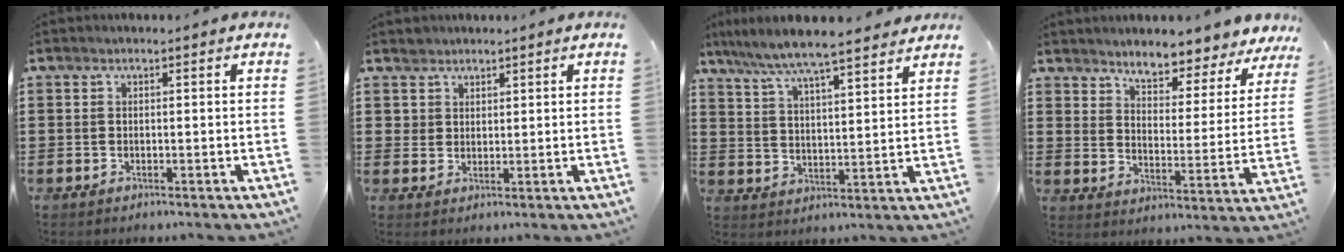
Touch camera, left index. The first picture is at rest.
{"total": 2.8, "force": [1.9, 2.0, -0.4], "torque": [0.004, 0.003, 0.037]}
{"total": 6.4, "force": [5.9, -0.1, 2.5], "torque": [-0.074, -0.033, 0.100]}
{"total": 4.8, "force": [4.8, 0.5, 0.7], "torque": [-0.034, -0.040, 0.075]}